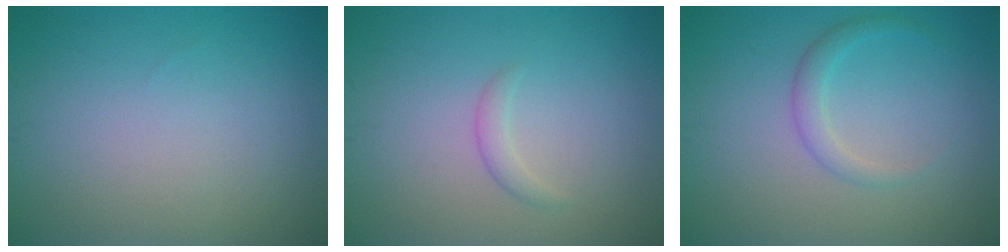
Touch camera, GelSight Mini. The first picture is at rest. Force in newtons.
{"total": 1.1, "press": 1.1, "slide": 0.1}
{"total": 1.8, "press": 1.8, "slide": 0.1}